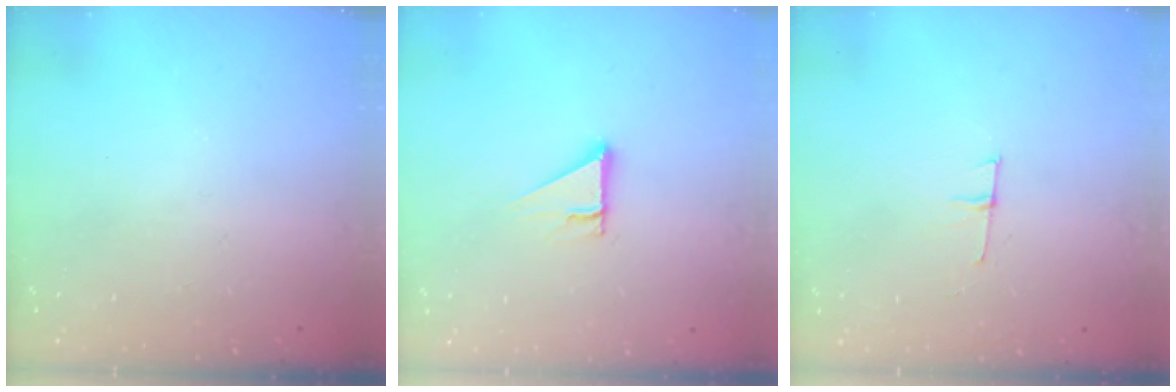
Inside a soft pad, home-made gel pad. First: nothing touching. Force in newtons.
{"total": 2.7, "press": 2.7, "slide": 0.0}
{"total": 5.3, "press": 4.5, "slide": 2.9}